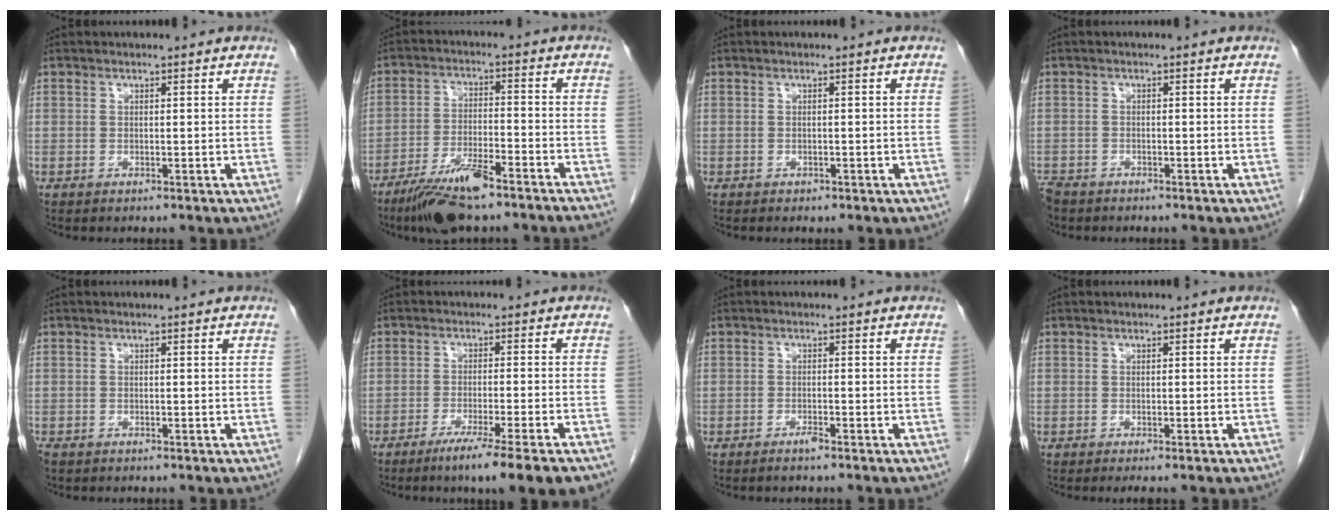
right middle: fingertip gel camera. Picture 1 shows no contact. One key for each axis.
{"total": 10.3, "fx": -7.7, "fy": 1.0, "fz": 6.7, "tx": -0.121, "ty": -0.018, "tz": -0.135}
{"total": 0.7, "fx": -0.4, "fy": 0.5, "fz": 0.2, "tx": -0.006, "ty": 0.001, "tz": -0.004}
{"total": 3.8, "fx": -3.2, "fy": 1.8, "fz": 0.9, "tx": -0.020, "ty": -0.005, "tz": -0.058}
{"total": 1.0, "fx": -0.8, "fy": 0.6, "fz": 0.4, "tx": -0.012, "ty": -0.002, "tz": -0.014}
{"total": 10.8, "fx": -7.7, "fy": -0.8, "fz": 7.5, "tx": -0.097, "ty": -0.026, "tz": -0.114}
{"total": 1.4, "fx": -1.1, "fy": 0.0, "fz": 0.9, "tx": -0.019, "ty": -0.001, "tz": -0.019}
{"total": 1.0, "fx": -0.8, "fy": 0.0, "fz": 0.7, "tx": -0.010, "ty": -0.004, "tz": -0.011}